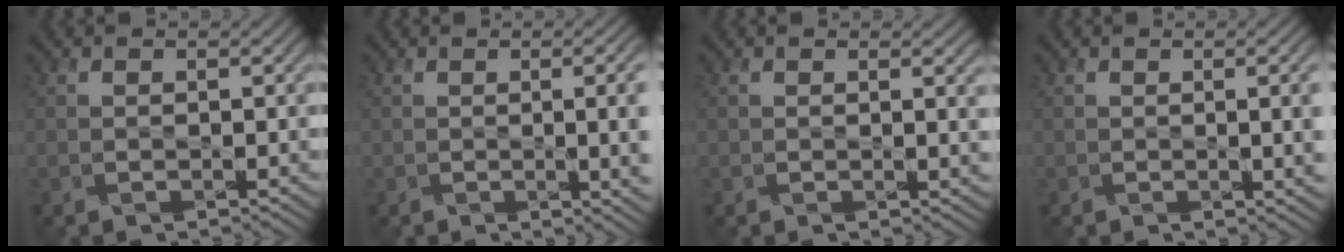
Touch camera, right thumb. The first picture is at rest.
{"total": 9.1, "force": [-0.7, 3.5, 8.4], "torque": [-0.068, 0.004, -0.001]}
{"total": 1.9, "force": [0.4, 0.2, 1.8], "torque": [-0.030, -0.001, 0.007]}
{"total": 5.4, "force": [-0.3, 1.6, 5.1], "torque": [-0.056, -0.002, 0.003]}